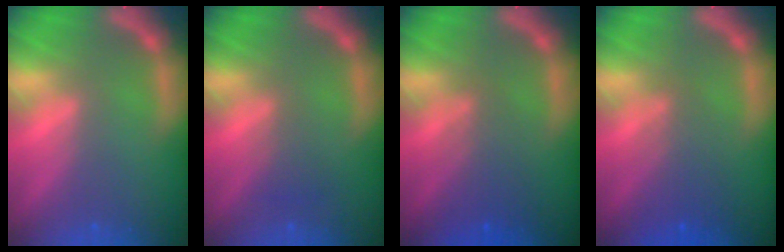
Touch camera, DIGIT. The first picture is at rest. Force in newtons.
{"total": 1.5}
{"total": 3.5}
{"total": 3.5}